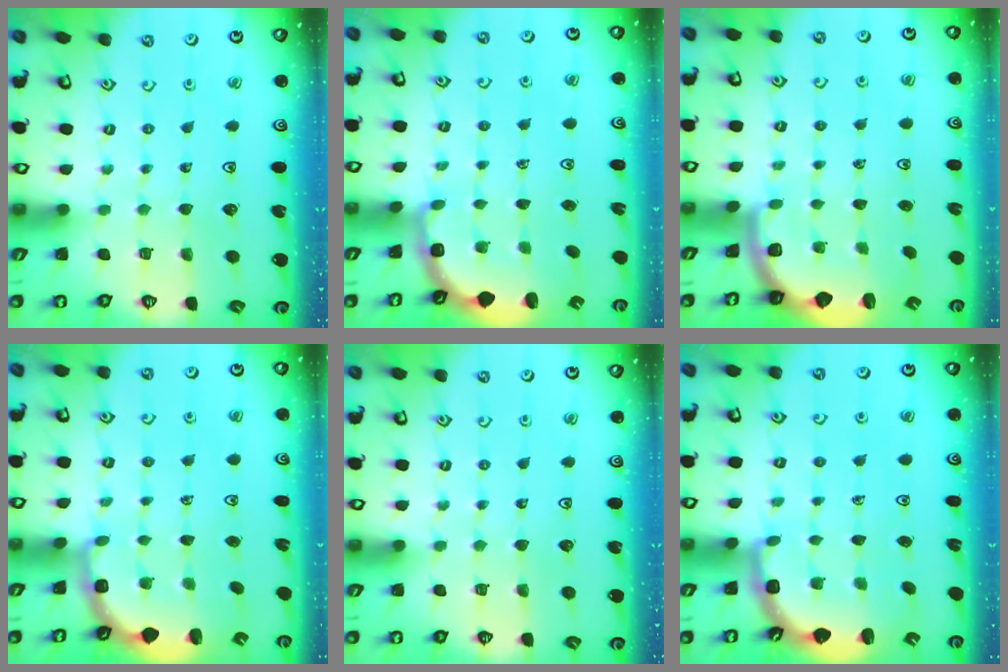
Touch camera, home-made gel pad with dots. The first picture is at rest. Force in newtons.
{"total": 2.9, "press": 2.0, "slide": 2.1}
{"total": 2.0, "press": 2.0, "slide": 0.5}
{"total": 2.8, "press": 2.2, "slide": 1.7}
{"total": 0.0}
{"total": 3.8, "press": 3.4, "slide": 1.8}